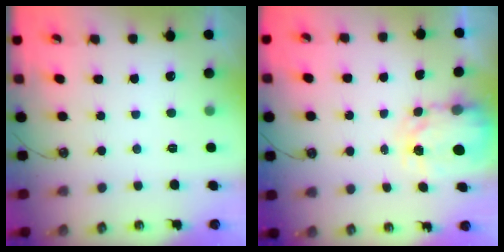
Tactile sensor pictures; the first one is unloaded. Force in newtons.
{"total": 4.0, "press": 4.0, "slide": 0.2}